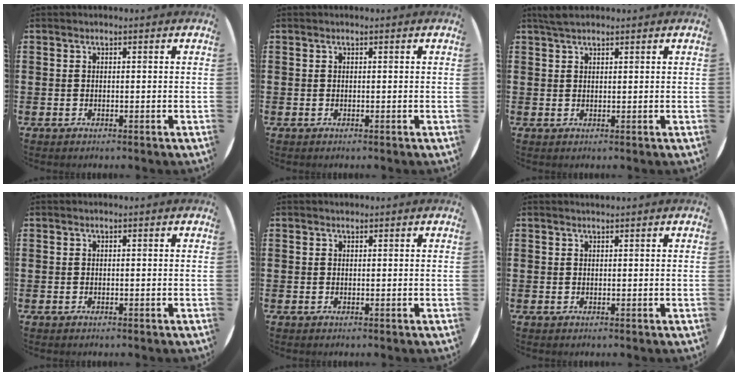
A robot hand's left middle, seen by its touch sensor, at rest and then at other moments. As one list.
[{"total": 0.0}, {"total": 2.0, "force": [1.7, 0.6, 0.8], "torque": [-0.018, 0.006, 0.033]}, {"total": 0.0}, {"total": 0.0}, {"total": 0.7, "force": [0.7, -0.1, 0.0], "torque": [0.000, 0.001, 0.013]}]